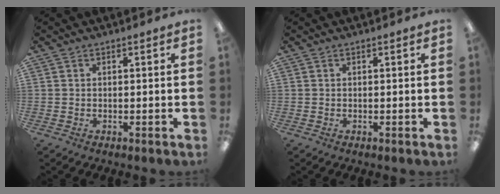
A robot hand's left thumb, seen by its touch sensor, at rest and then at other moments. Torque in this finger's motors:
{"motor_torque": [-0.03, 0.05, -0.18, 0.07, 0.00]}